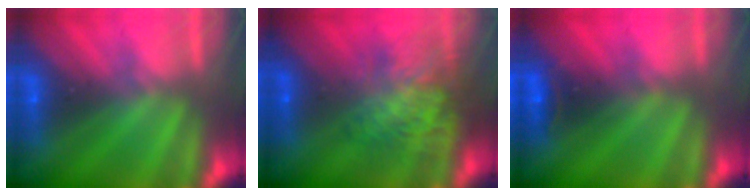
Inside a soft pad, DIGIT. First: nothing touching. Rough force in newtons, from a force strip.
{"total": 6.9}
{"total": 2.4}